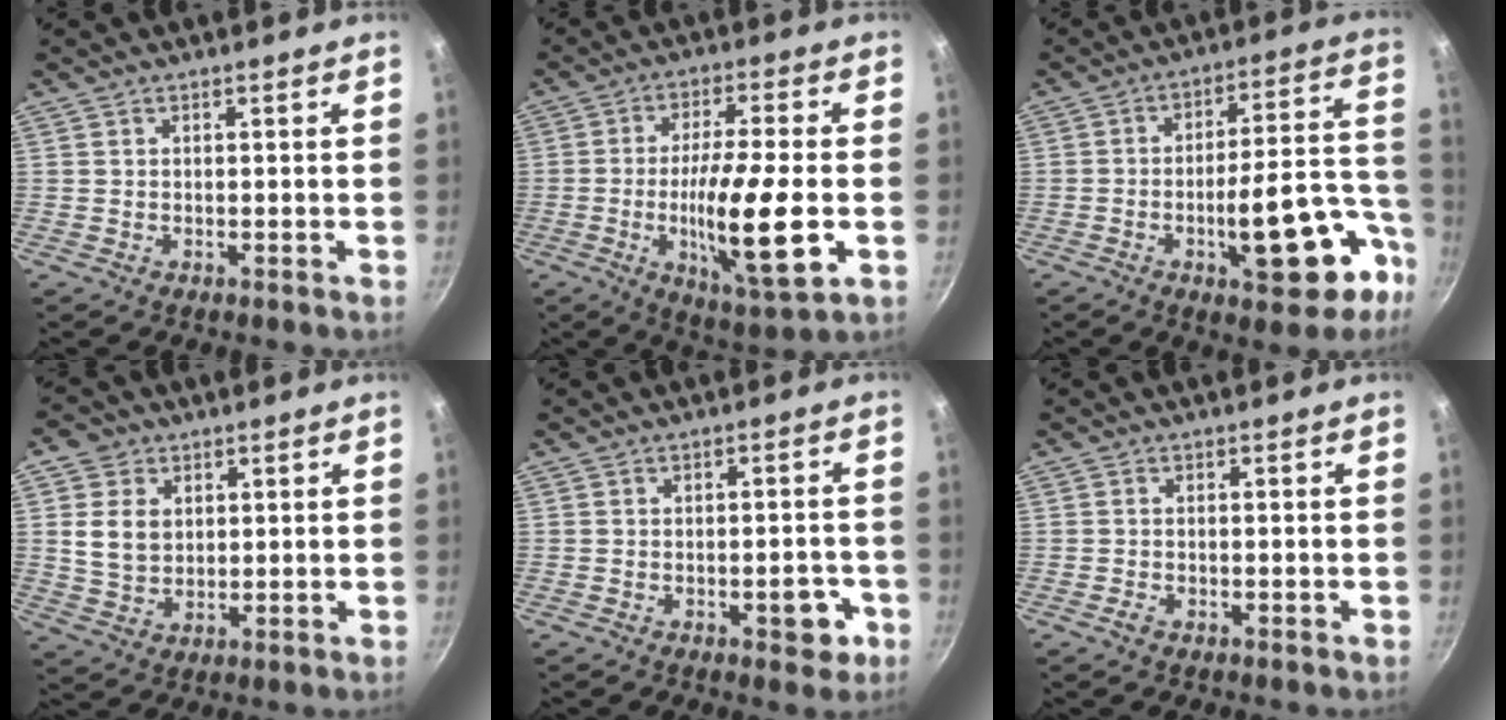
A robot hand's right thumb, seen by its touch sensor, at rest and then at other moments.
{"total": 16.7, "force": [-3.3, 3.5, 16.0], "torque": [-0.280, 0.001, -0.059]}
{"total": 18.2, "force": [-7.3, 6.8, 15.2], "torque": [-0.179, 0.056, -0.097]}
{"total": 7.9, "force": [1.8, 6.3, 4.4], "torque": [-0.056, -0.006, 0.034]}
{"total": 5.2, "force": [-2.2, 2.5, 4.0], "torque": [-0.030, 0.019, -0.024]}
{"total": 1.1, "force": [-0.6, 0.6, 0.7], "torque": [-0.019, 0.002, -0.014]}